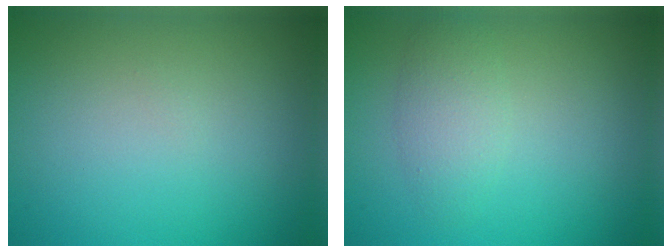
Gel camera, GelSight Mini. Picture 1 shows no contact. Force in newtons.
{"total": 2.4, "press": 2.4, "slide": 0.0}